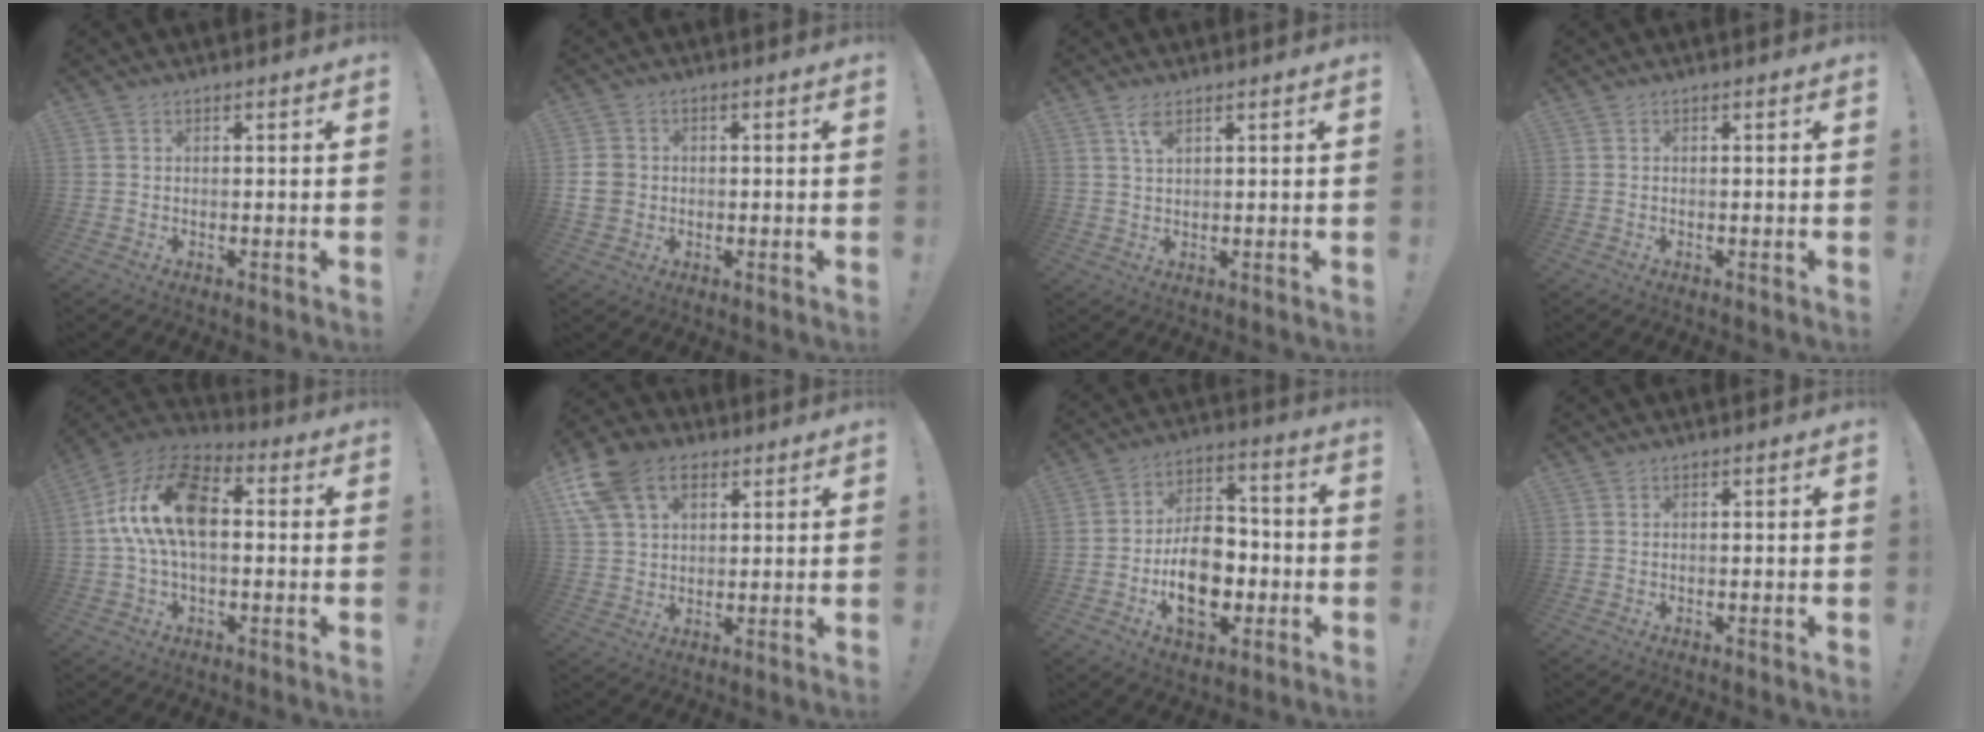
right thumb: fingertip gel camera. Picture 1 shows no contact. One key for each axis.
{"total": 5.7, "fx": 0.1, "fy": 5.1, "fz": 2.6, "tx": -0.041, "ty": 0.002, "tz": 0.003}
{"total": 3.6, "fx": 2.0, "fy": 1.4, "fz": 2.6, "tx": -0.043, "ty": -0.007, "tz": 0.033}
{"total": 0.0}
{"total": 17.7, "fx": 2.0, "fy": 10.1, "fz": 14.5, "tx": -0.268, "ty": 0.011, "tz": 0.036}
{"total": 14.3, "fx": 6.9, "fy": 10.0, "fz": 7.5, "tx": -0.140, "ty": -0.023, "tz": 0.133}
{"total": 16.3, "fx": -4.5, "fy": 10.6, "fz": 11.5, "tx": -0.183, "ty": 0.027, "tz": -0.073}
{"total": 0.0}